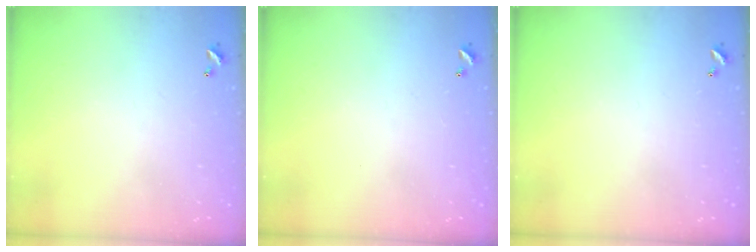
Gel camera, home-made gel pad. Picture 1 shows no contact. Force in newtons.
{"total": 0.0}
{"total": 0.0}